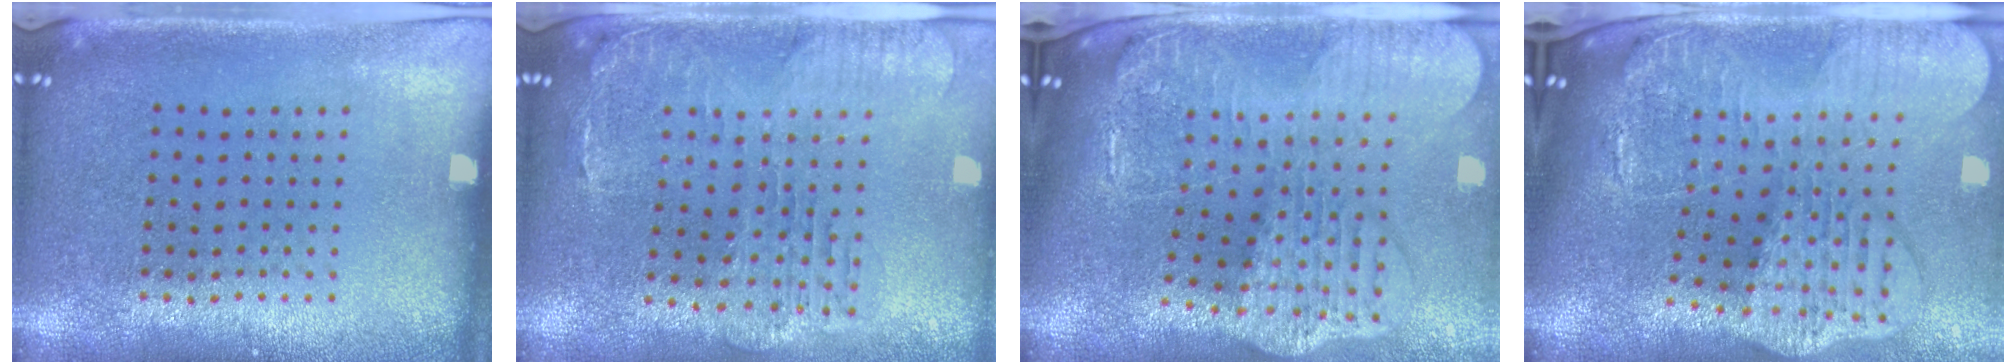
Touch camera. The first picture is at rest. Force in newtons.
{"total": 1.4, "press": 1.4, "slide": 0.4}
{"total": 4.3, "press": 3.3, "slide": 2.8}
{"total": 4.5, "press": 3.3, "slide": 3.0}